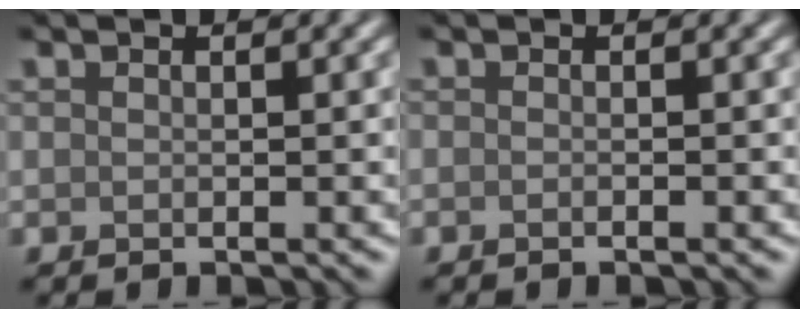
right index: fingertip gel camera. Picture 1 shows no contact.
{"total": 0.5, "force": [-0.5, -0.1, 0.1], "torque": [-0.002, -0.002, -0.009]}